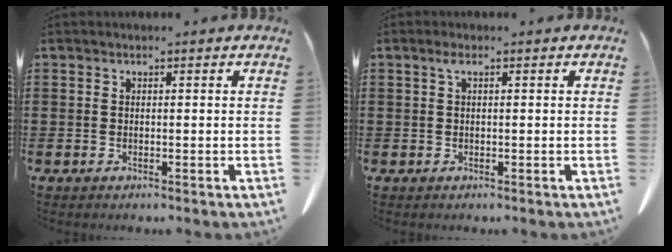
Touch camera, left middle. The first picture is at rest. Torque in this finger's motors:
{"motor_torque": [1.12, 0.91, 0.11, 0.13]}